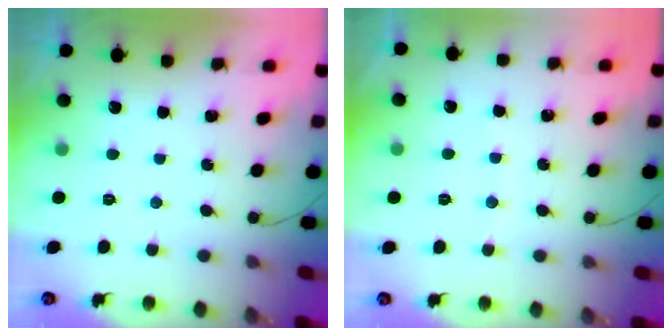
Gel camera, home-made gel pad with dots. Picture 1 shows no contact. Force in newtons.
{"total": 3.0, "press": 2.9, "slide": 0.4}